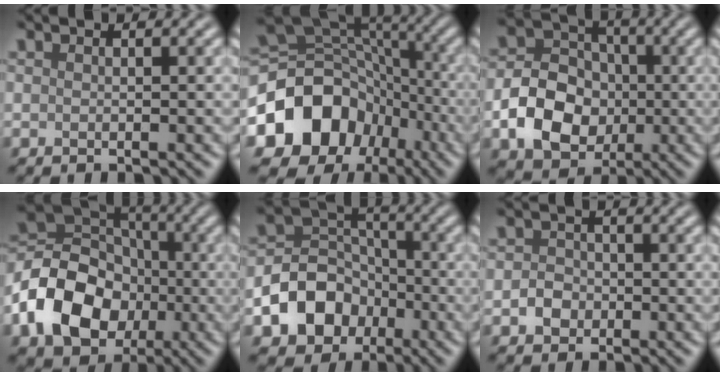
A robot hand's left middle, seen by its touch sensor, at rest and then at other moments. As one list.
[{"total": 13.7, "force": [-4.7, 11.3, 6.4], "torque": [-0.142, -0.004, -0.095]}, {"total": 7.3, "force": [-1.9, 5.8, 4.1], "torque": [-0.071, 0.000, -0.042]}, {"total": 11.1, "force": [-3.2, 8.5, 6.5], "torque": [-0.125, 0.001, -0.071]}, {"total": 7.5, "force": [-3.2, 5.9, 3.5], "torque": [-0.044, 0.002, -0.071]}, {"total": 1.9, "force": [-0.6, 1.7, 0.8], "torque": [-0.008, 0.001, -0.015]}]